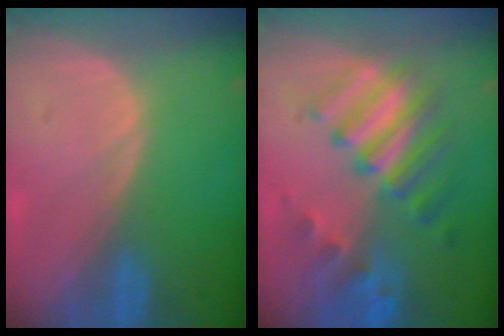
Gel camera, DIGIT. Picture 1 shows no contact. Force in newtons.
{"total": 9.4, "press": 8.3, "slide": 4.3}